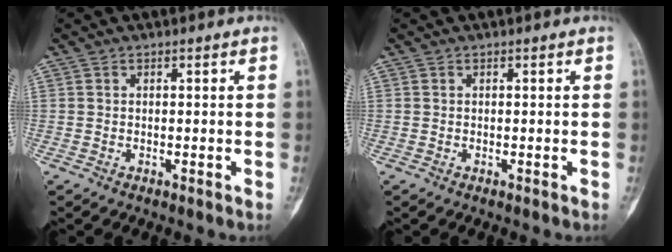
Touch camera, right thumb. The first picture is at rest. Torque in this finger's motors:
{"motor_torque": [0.31, 0.25, 0.09, 0.08, 0.00]}